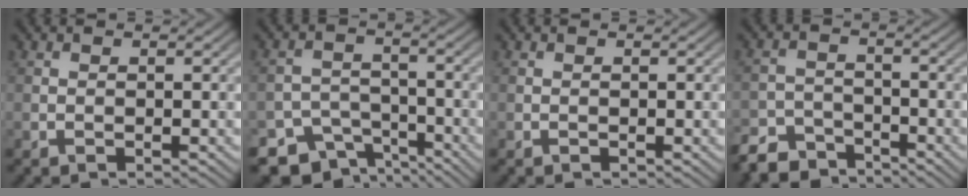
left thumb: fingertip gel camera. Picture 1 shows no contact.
{"total": 7.1, "force": [-5.3, 4.2, 2.1], "torque": [-0.030, -0.011, -0.087]}
{"total": 0.0}
{"total": 5.8, "force": [-4.9, 2.5, 1.7], "torque": [-0.032, -0.007, -0.100]}